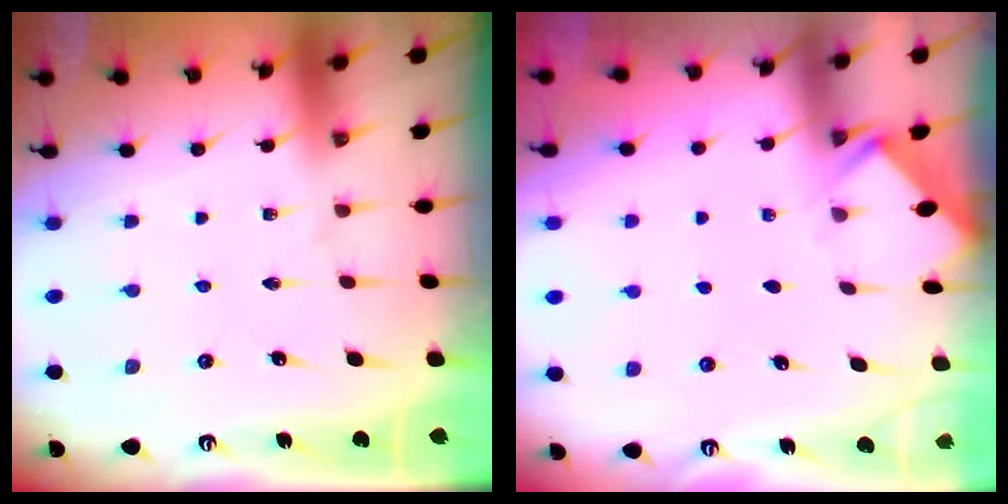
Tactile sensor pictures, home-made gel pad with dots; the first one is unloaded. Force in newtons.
{"total": 2.5, "press": 2.4, "slide": 0.4}